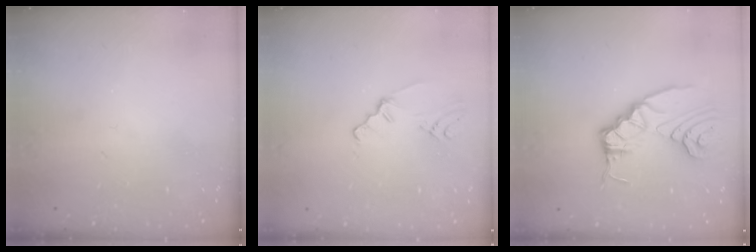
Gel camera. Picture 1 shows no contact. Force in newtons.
{"total": 1.6, "press": 1.5, "slide": 0.6}
{"total": 9.1, "press": 9.1, "slide": 0.3}